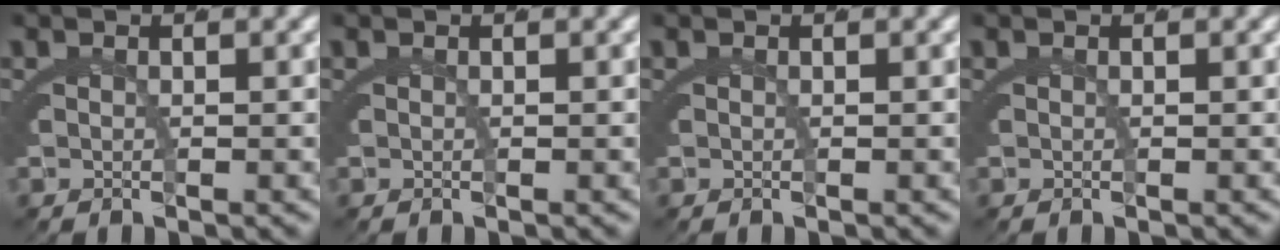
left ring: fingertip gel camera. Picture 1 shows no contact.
{"total": 0.0}
{"total": 0.0}
{"total": 0.0}